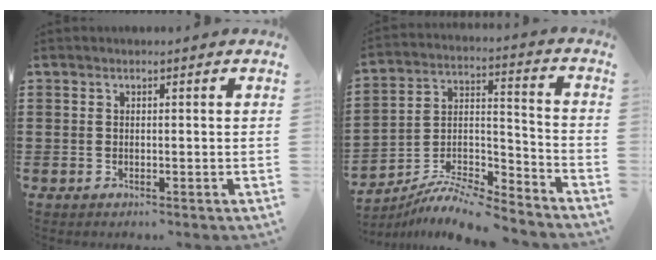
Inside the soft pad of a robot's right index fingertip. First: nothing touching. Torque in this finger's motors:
{"motor_torque": [0.51, -0.59, 0.37, 0.07]}